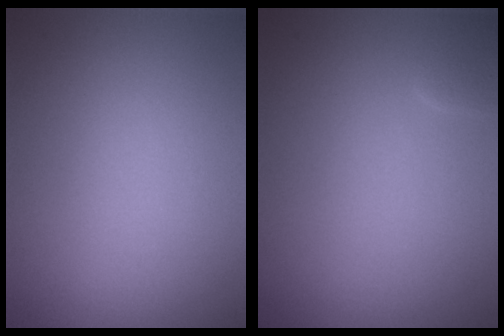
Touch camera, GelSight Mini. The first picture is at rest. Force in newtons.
{"total": 1.0, "press": 1.0, "slide": 0.1}